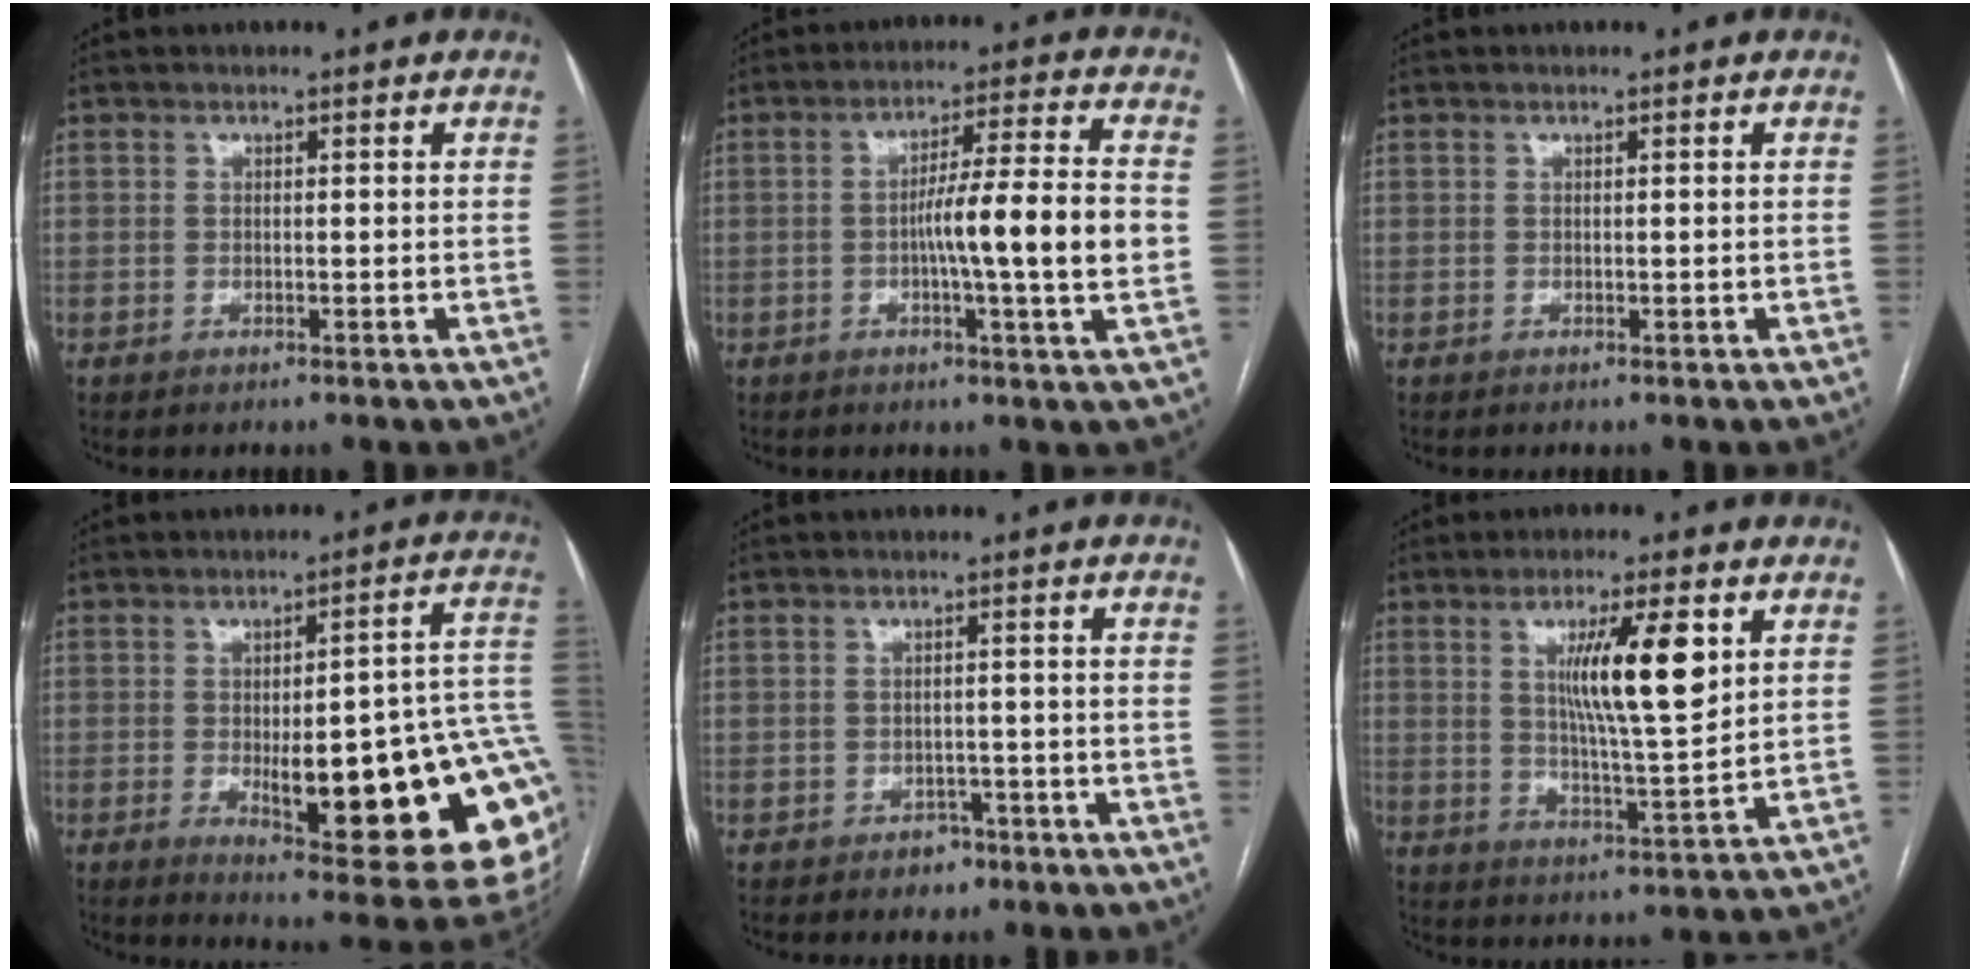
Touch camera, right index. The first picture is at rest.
{"total": 11.4, "force": [-1.2, -0.6, 11.4], "torque": [-0.180, 0.006, -0.025]}
{"total": 0.0}
{"total": 25.5, "force": [-4.2, 5.5, 24.5], "torque": [-0.208, 0.010, -0.039]}
{"total": 2.8, "force": [-1.8, 2.0, 0.8], "torque": [-0.009, 0.008, -0.020]}
{"total": 11.1, "force": [3.7, 1.0, 10.4], "torque": [-0.176, -0.004, 0.063]}